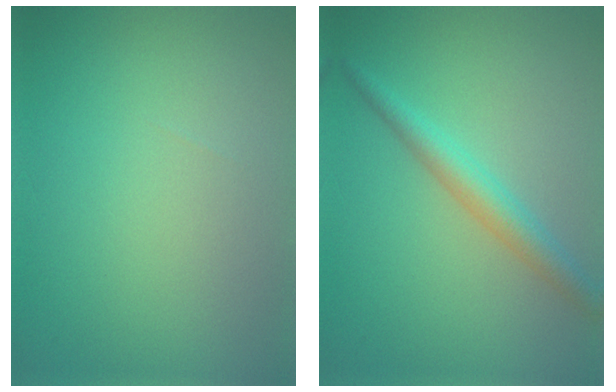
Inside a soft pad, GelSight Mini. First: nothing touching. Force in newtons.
{"total": 2.9, "press": 2.9, "slide": 0.0}